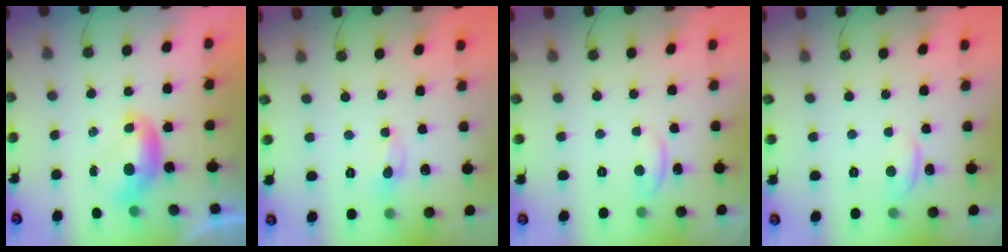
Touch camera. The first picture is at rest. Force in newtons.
{"total": 0.0}
{"total": 0.6, "press": 0.5, "slide": 0.3}
{"total": 1.6, "press": 1.3, "slide": 0.8}